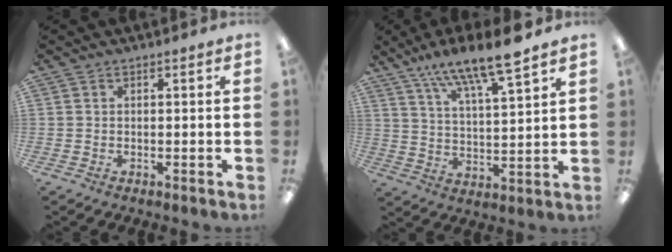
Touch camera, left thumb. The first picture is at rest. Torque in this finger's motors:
{"motor_torque": [0.10, 0.10, 1.45, -1.32, 0.20]}